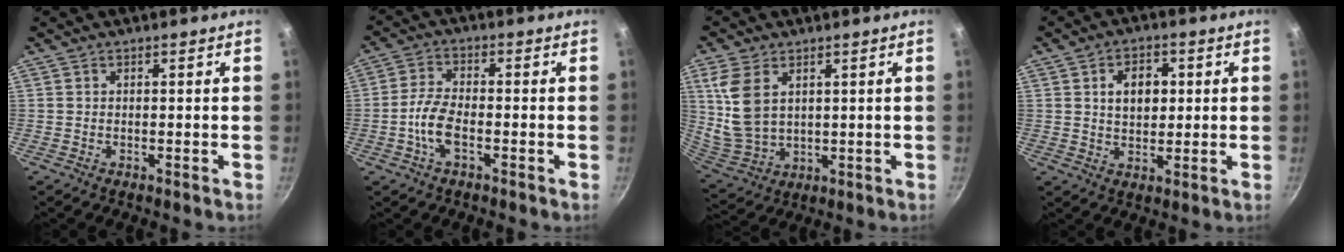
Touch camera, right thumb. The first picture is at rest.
{"total": 6.1, "force": [-2.0, 2.7, 5.0], "torque": [-0.105, 0.021, -0.048]}
{"total": 10.8, "force": [3.5, 7.0, 7.5], "torque": [-0.140, -0.021, 0.086]}
{"total": 7.2, "force": [1.5, 5.0, 5.0], "torque": [-0.055, 0.003, 0.024]}